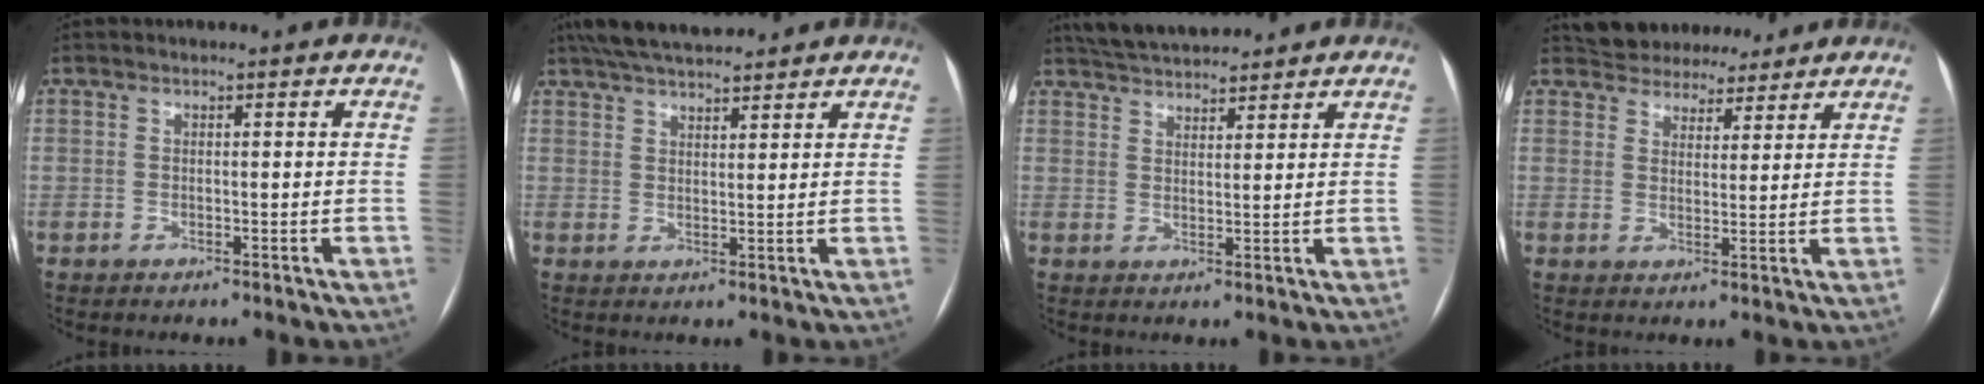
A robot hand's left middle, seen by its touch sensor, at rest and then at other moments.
{"total": 10.5, "force": [9.1, 2.0, 4.7], "torque": [-0.079, 0.034, 0.147]}
{"total": 8.9, "force": [8.2, 1.8, 2.9], "torque": [-0.053, 0.027, 0.135]}
{"total": 9.6, "force": [8.7, 3.8, 1.7], "torque": [-0.015, 0.019, 0.122]}